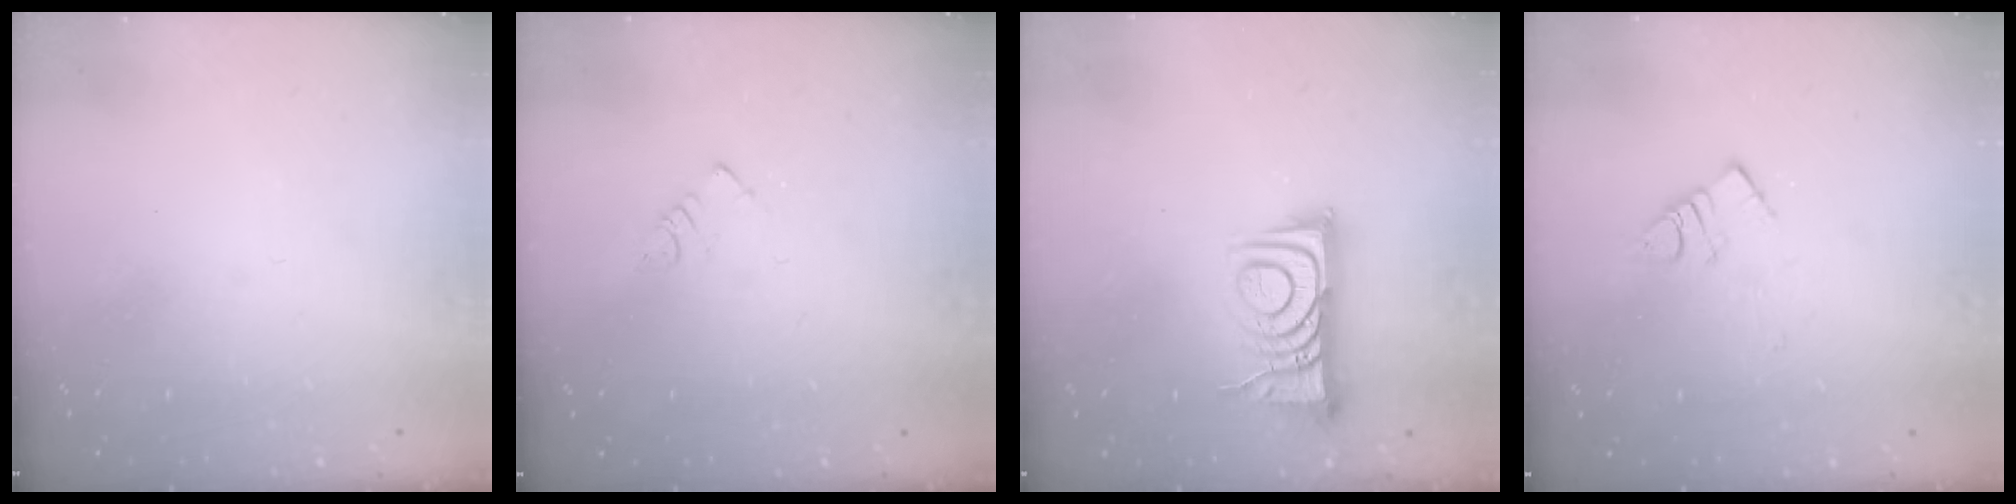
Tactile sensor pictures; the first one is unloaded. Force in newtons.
{"total": 2.3, "press": 2.3, "slide": 0.4}
{"total": 9.8, "press": 9.8, "slide": 1.2}
{"total": 3.9, "press": 3.9, "slide": 0.5}